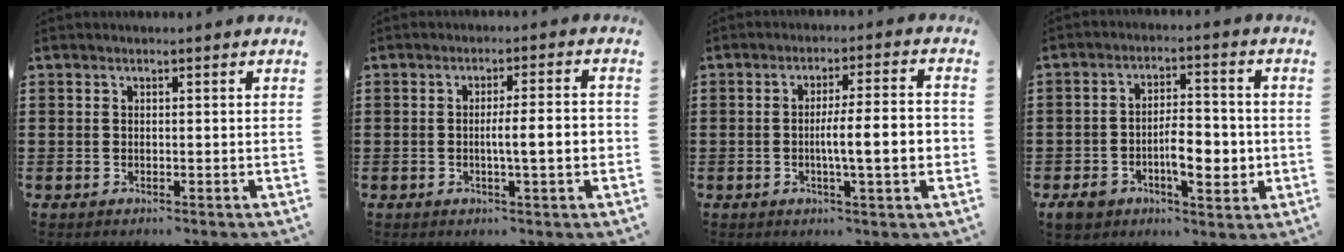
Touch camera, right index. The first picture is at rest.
{"total": 5.3, "force": [-0.8, 0.3, 5.3], "torque": [-0.091, -0.002, -0.018]}
{"total": 7.7, "force": [-1.3, 0.7, 7.6], "torque": [-0.120, -0.004, -0.027]}
{"total": 8.0, "force": [-2.2, 4.3, 6.4], "torque": [-0.093, 0.000, -0.043]}